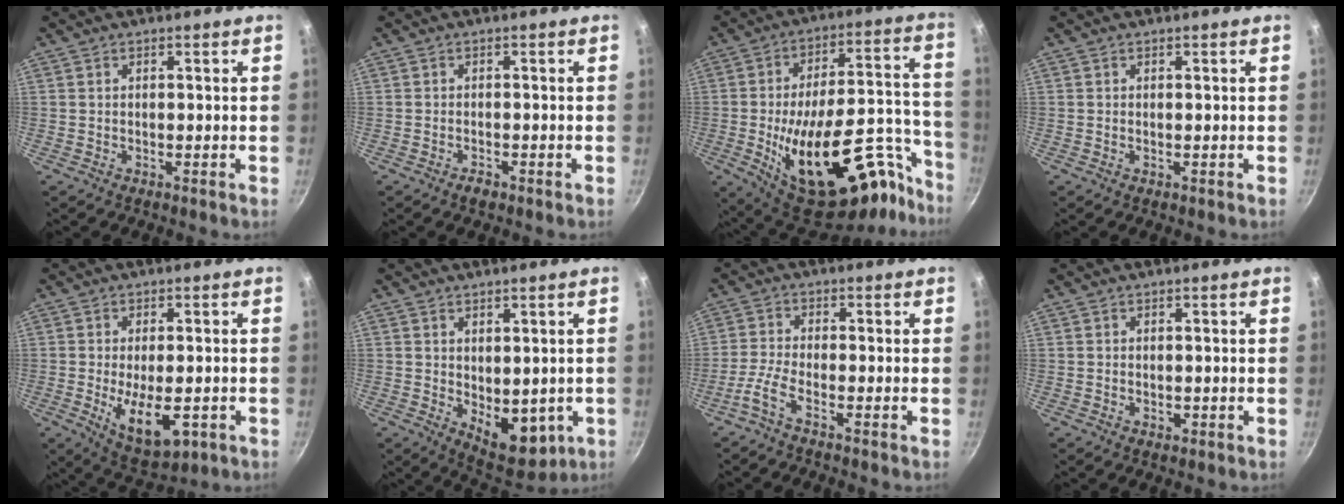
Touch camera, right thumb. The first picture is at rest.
{"total": 1.5, "force": [-1.1, 0.7, 0.8], "torque": [-0.015, 0.011, -0.016]}
{"total": 32.4, "force": [-14.8, 14.6, 24.9], "torque": [-0.299, 0.083, -0.210]}
{"total": 0.0}
{"total": 10.5, "force": [-2.7, 4.9, 8.9], "torque": [-0.123, -0.004, -0.028]}
{"total": 9.7, "force": [-0.9, 6.1, 7.5], "torque": [-0.073, -0.018, 0.007]}
{"total": 3.6, "force": [-2.5, 0.5, 2.6], "torque": [-0.078, 0.014, -0.061]}
{"total": 1.0, "force": [-0.2, 0.7, 0.7], "torque": [-0.009, 0.000, -0.003]}